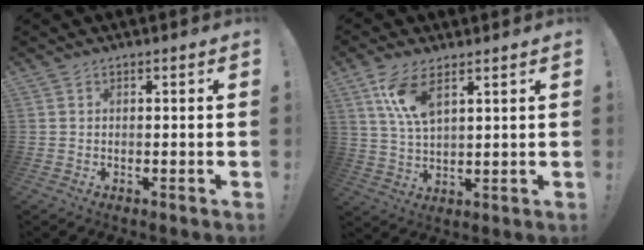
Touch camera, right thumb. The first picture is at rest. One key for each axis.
{"total": 9.4, "fx": 5.3, "fy": 3.8, "fz": 6.8, "tx": -0.139, "ty": -0.017, "tz": 0.098}